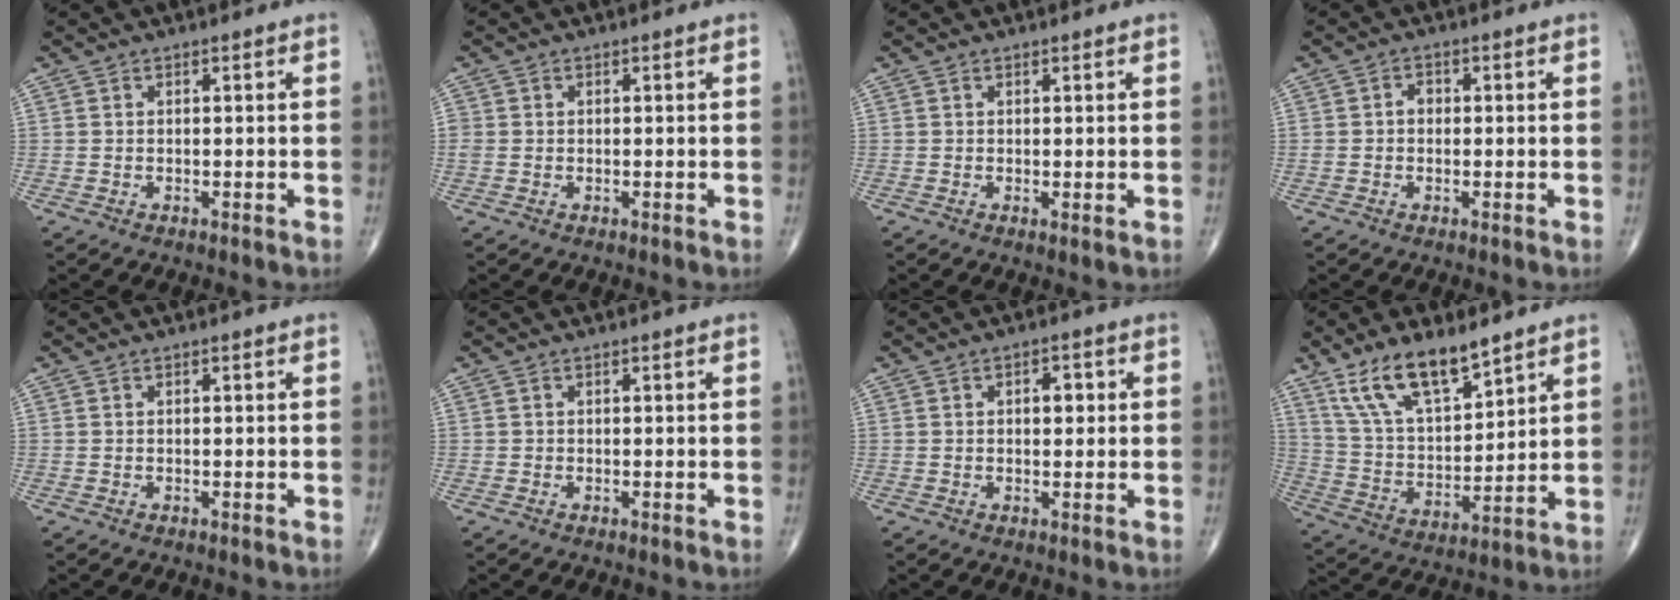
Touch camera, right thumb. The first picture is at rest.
{"total": 1.3, "force": [0.1, 1.2, 0.5], "torque": [-0.011, 0.002, 0.002]}
{"total": 0.8, "force": [0.2, 0.2, 0.7], "torque": [-0.014, -0.004, 0.003]}
{"total": 1.9, "force": [0.0, 1.5, 1.1], "torque": [-0.011, 0.007, -0.002]}
{"total": 0.0}
{"total": 0.0}
{"total": 3.2, "force": [0.6, 1.9, 2.6], "torque": [-0.025, 0.002, 0.005]}
{"total": 14.6, "force": [10.0, 5.5, 9.1], "torque": [-0.146, -0.049, 0.201]}